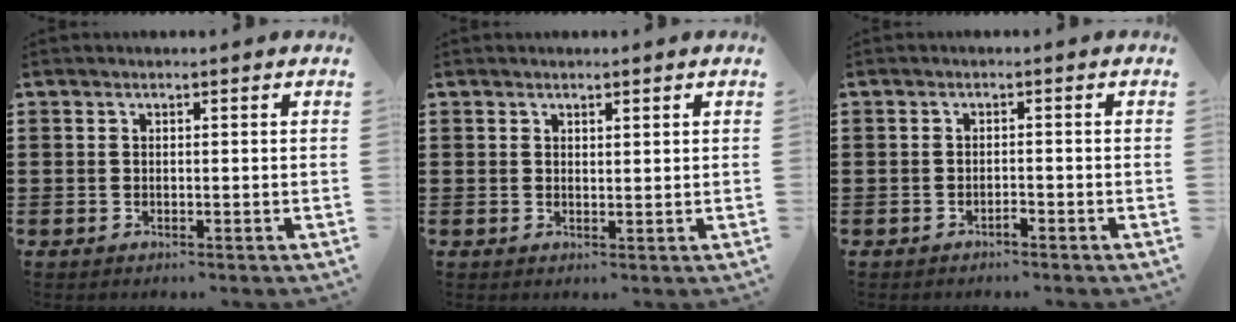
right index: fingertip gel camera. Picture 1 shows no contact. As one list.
[{"total": 0.9, "force": [0.8, 0.3, 0.2], "torque": [-0.005, 0.002, 0.015]}, {"total": 1.1, "force": [-0.9, 0.1, 0.5], "torque": [-0.013, -0.002, -0.018]}]